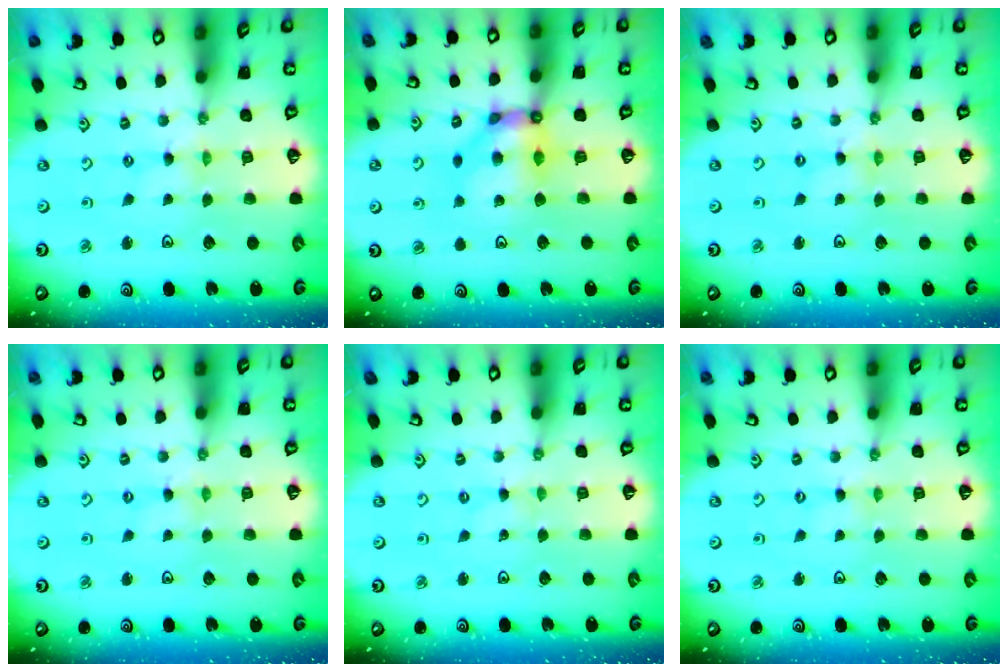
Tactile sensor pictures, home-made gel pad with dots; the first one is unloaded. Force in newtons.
{"total": 8.8, "press": 8.8, "slide": 0.7}
{"total": 0.0}
{"total": 0.0}
{"total": 0.0}
{"total": 0.0}